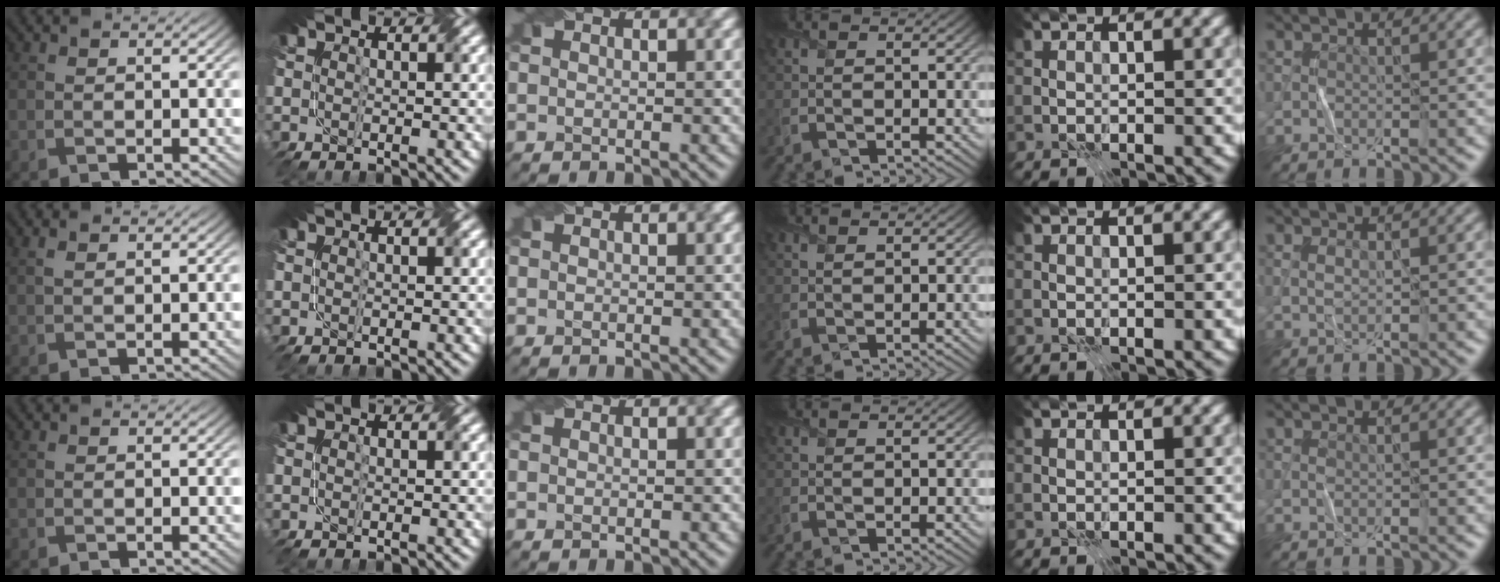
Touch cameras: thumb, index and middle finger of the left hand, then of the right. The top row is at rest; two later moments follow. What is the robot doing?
{"motion": "fold", "object": "netting"}